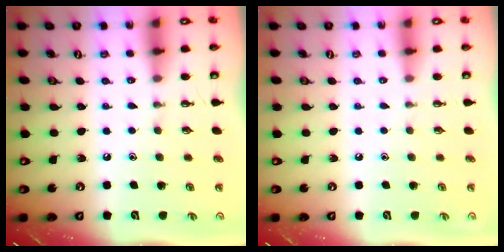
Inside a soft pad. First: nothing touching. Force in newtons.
{"total": 0.0}